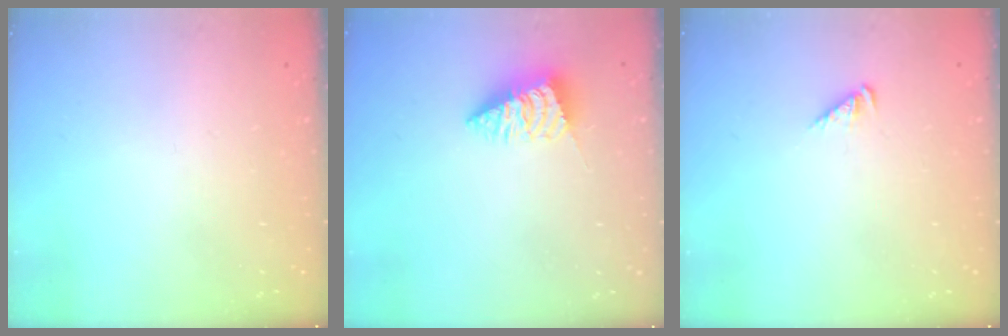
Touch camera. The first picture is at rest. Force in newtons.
{"total": 2.6, "press": 2.6, "slide": 0.1}
{"total": 3.4, "press": 3.3, "slide": 0.6}